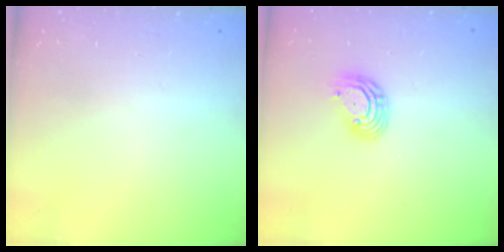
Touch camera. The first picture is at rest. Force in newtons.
{"total": 7.3, "press": 7.2, "slide": 1.3}